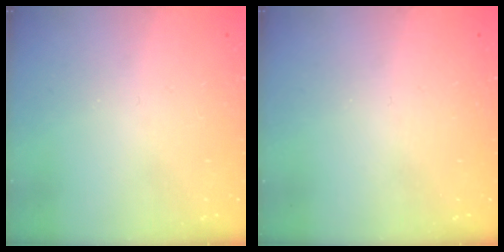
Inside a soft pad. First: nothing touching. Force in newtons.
{"total": 0.0}